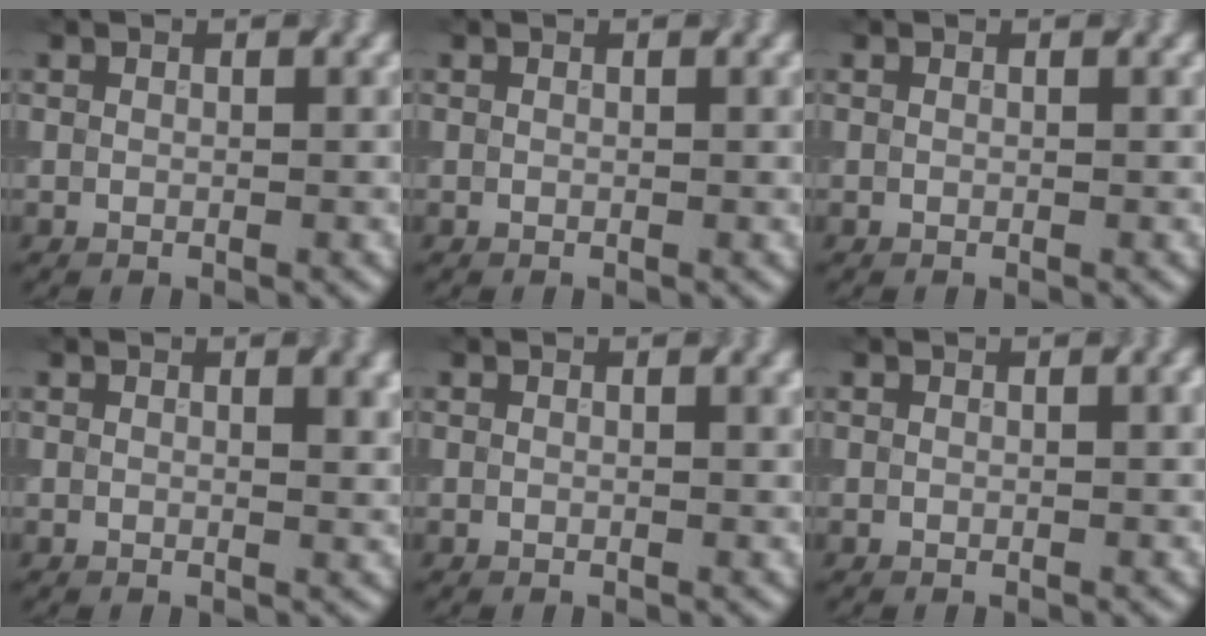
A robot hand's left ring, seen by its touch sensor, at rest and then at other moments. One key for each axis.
{"total": 0.0}
{"total": 0.0}
{"total": 1.9, "fx": 0.6, "fy": 0.9, "fz": 1.6, "tx": -0.016, "ty": 0.000, "tz": 0.014}
{"total": 0.6, "fx": 0.2, "fy": 0.2, "fz": 0.5, "tx": -0.003, "ty": 0.000, "tz": 0.006}
{"total": 0.6, "fx": 0.2, "fy": 0.3, "fz": 0.5, "tx": -0.006, "ty": 0.002, "tz": 0.002}